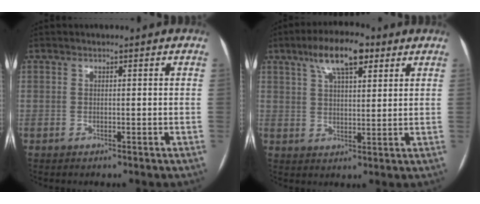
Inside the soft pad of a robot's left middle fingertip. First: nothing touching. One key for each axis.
{"total": 9.1, "fx": 5.3, "fy": 3.0, "fz": 6.8, "tx": -0.121, "ty": 0.020, "tz": 0.089}